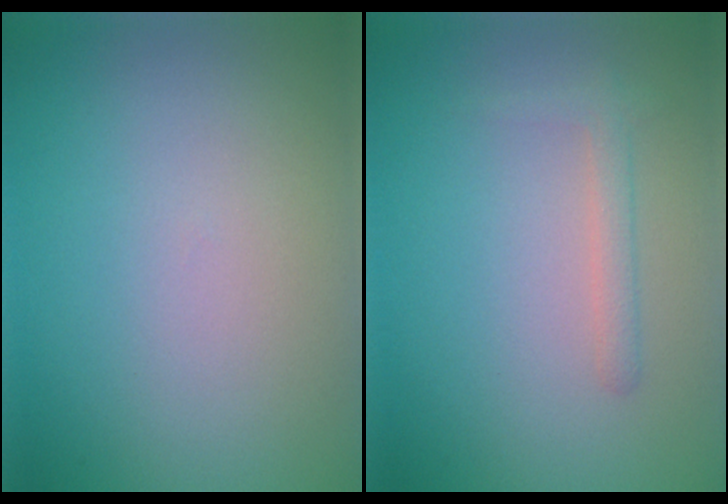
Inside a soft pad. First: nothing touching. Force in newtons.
{"total": 0.9, "press": 0.9, "slide": 0.1}